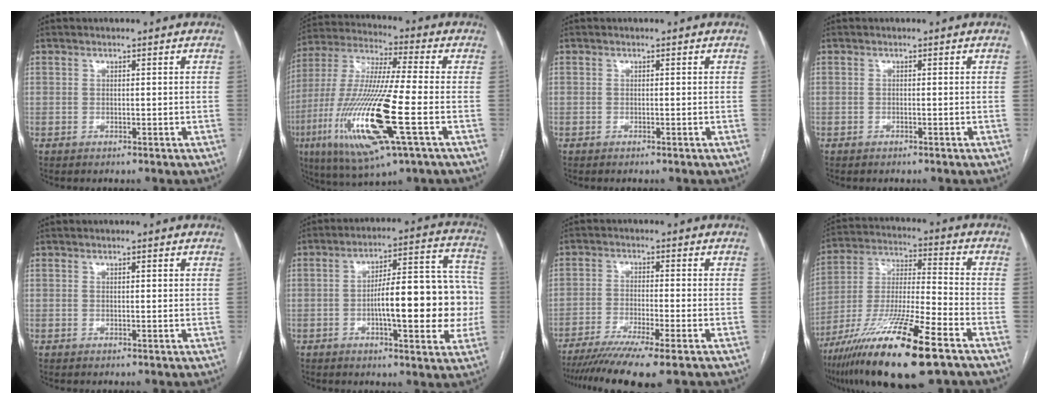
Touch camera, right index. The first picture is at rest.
{"total": 20.8, "force": [-6.3, 1.7, 19.8], "torque": [-0.436, -0.034, -0.117]}
{"total": 0.0}
{"total": 0.0}
{"total": 1.1, "force": [0.6, 0.2, 0.9], "torque": [-0.016, 0.001, 0.007]}
{"total": 16.9, "force": [-1.8, 4.6, 16.2], "torque": [-0.219, 0.036, -0.025]}
{"total": 11.1, "force": [-8.3, -0.3, 7.4], "torque": [-0.115, -0.020, -0.132]}
{"total": 20.3, "force": [-12.2, 1.9, 16.2], "torque": [-0.307, -0.043, -0.217]}